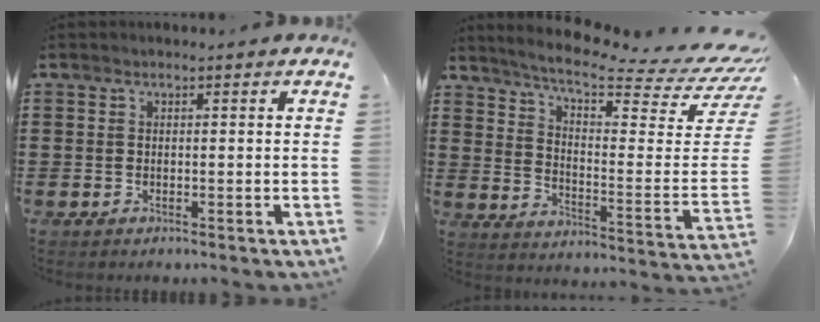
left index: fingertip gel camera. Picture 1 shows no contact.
{"total": 7.6, "force": [6.1, 0.0, 4.5], "torque": [-0.097, -0.060, 0.098]}